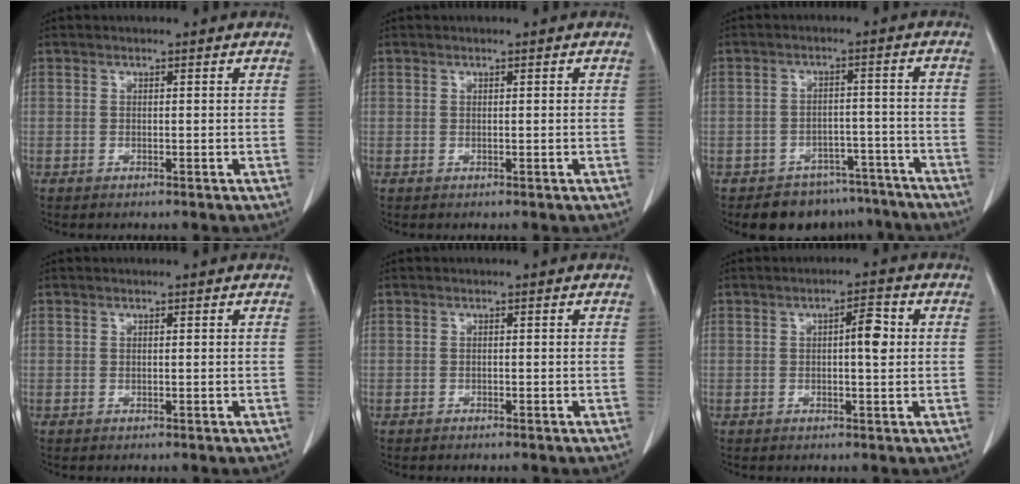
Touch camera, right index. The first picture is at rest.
{"total": 0.0}
{"total": 9.1, "force": [-7.4, 5.2, 0.5], "torque": [0.024, 0.035, -0.093]}
{"total": 0.0}
{"total": 0.0}
{"total": 3.8, "force": [0.5, 0.8, 3.7], "torque": [-0.056, 0.006, 0.005]}